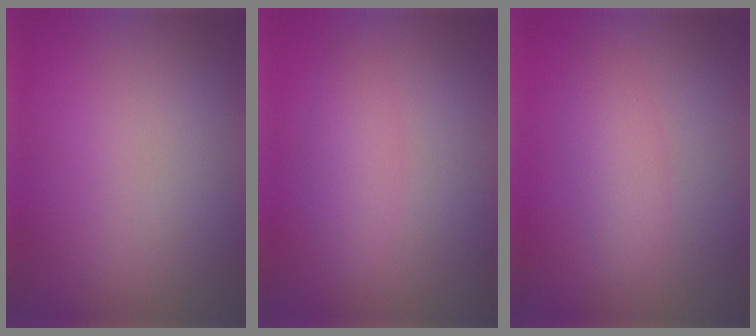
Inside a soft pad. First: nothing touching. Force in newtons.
{"total": 1.8, "press": 1.8, "slide": 0.0}
{"total": 2.2, "press": 2.2, "slide": 0.1}